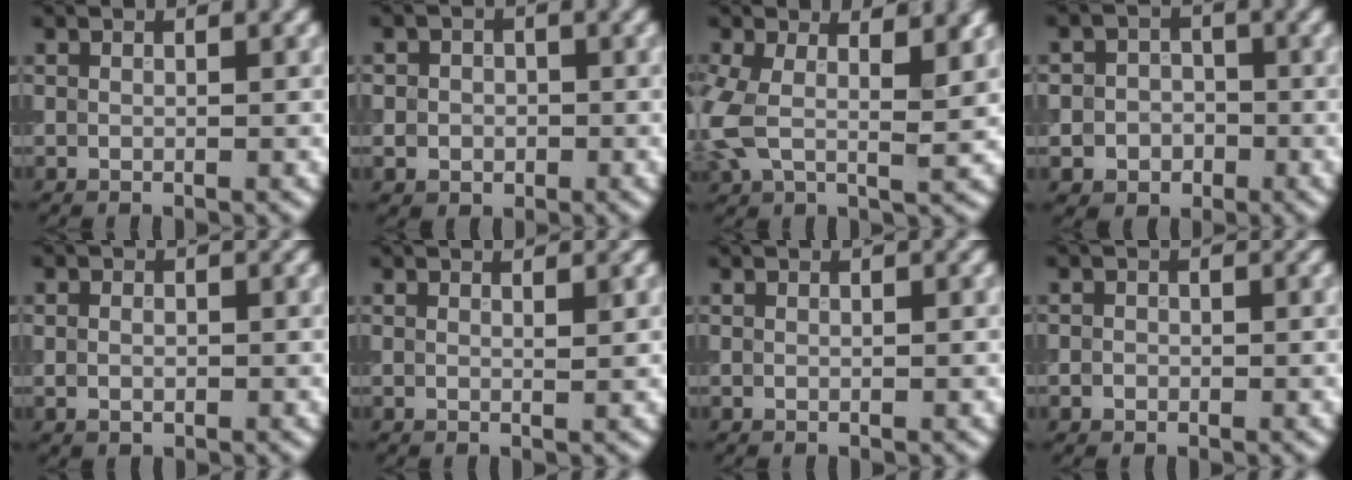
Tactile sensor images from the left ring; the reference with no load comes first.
{"total": 2.3, "force": [-0.2, 2.2, 0.7], "torque": [0.010, -0.003, -0.017]}
{"total": 6.8, "force": [1.4, 3.3, 5.7], "torque": [-0.137, -0.001, 0.015]}
{"total": 3.8, "force": [-1.0, 3.6, 0.9], "torque": [0.016, 0.004, -0.036]}
{"total": 1.2, "force": [0.0, 0.9, 0.8], "torque": [-0.013, -0.002, -0.001]}
{"total": 1.0, "force": [0.6, 0.2, 0.7], "torque": [-0.004, 0.001, 0.006]}
{"total": 0.0}
{"total": 0.7, "force": [-0.3, 0.7, 0.1], "torque": [0.004, -0.003, -0.006]}